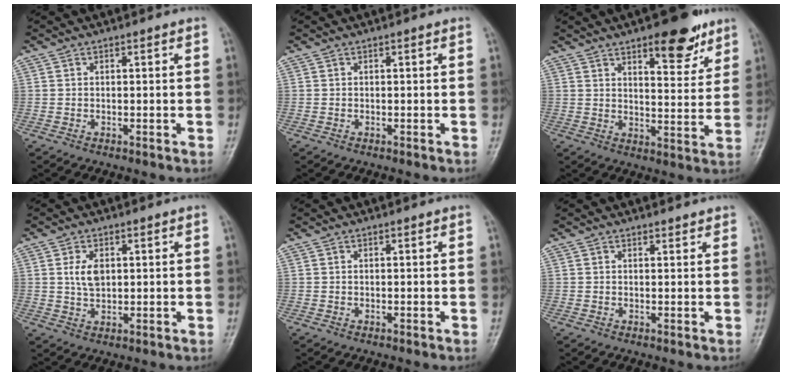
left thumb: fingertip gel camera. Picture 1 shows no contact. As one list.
[{"total": 0.0}, {"total": 12.1, "force": [7.7, 4.4, 8.2], "torque": [-0.079, -0.043, 0.108]}, {"total": 4.4, "force": [1.1, 2.6, 3.3], "torque": [-0.054, -0.005, 0.024]}, {"total": 0.0}, {"total": 1.4, "force": [1.3, 0.5, 0.3], "torque": [0.005, -0.006, 0.016]}]